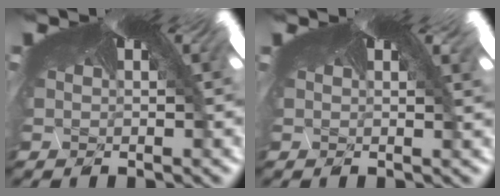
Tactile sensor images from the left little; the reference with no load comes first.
{"total": 0.0}